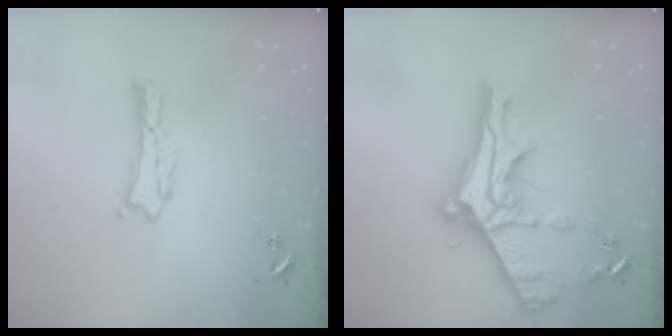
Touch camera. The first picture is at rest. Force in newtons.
{"total": 11.8, "press": 11.7, "slide": 1.4}